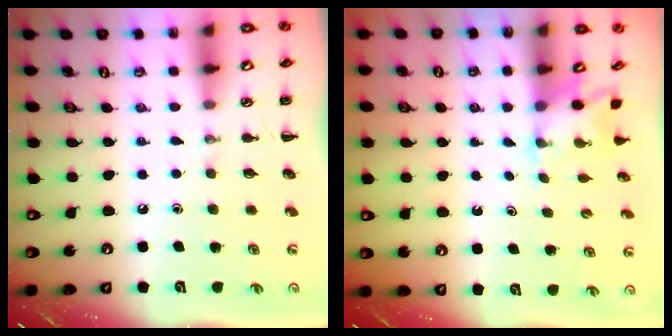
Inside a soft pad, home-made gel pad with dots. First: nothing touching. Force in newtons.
{"total": 1.6, "press": 1.5, "slide": 0.6}